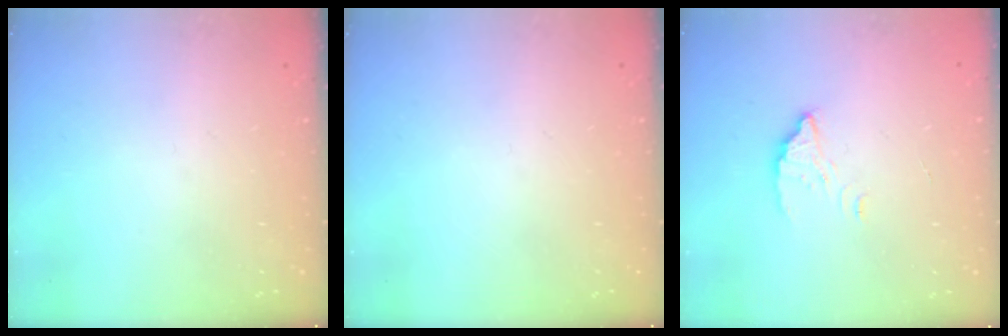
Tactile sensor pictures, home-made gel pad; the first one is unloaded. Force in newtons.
{"total": 0.0}
{"total": 2.7, "press": 2.7, "slide": 0.1}